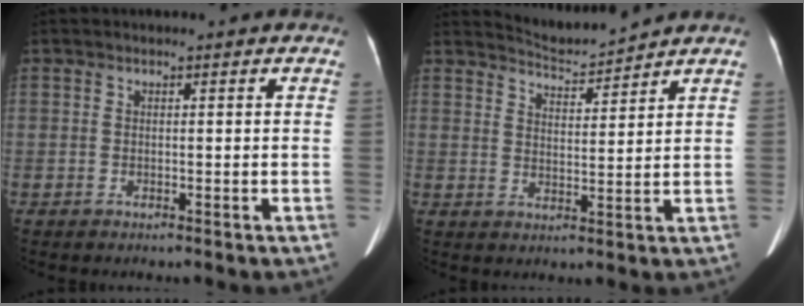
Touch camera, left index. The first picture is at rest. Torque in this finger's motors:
{"motor_torque": [0.09, -0.52, -0.05, 0.00]}